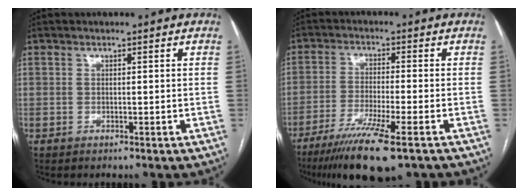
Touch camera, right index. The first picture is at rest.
{"total": 12.0, "force": [-8.0, 0.7, 8.9], "torque": [-0.154, -0.033, -0.128]}